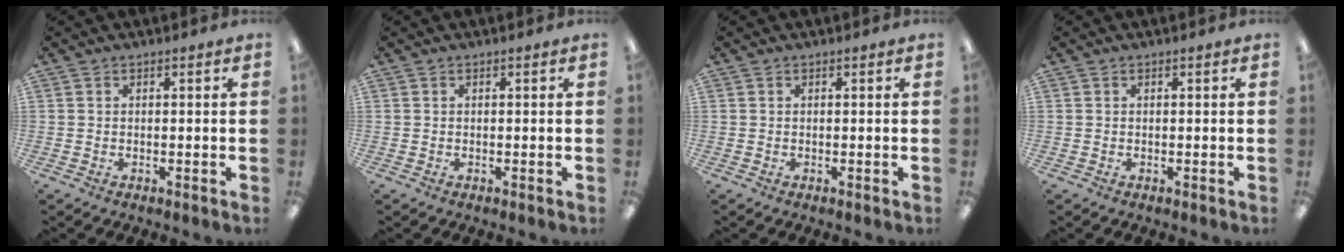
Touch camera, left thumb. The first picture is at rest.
{"total": 0.0}
{"total": 0.0}
{"total": 0.0}